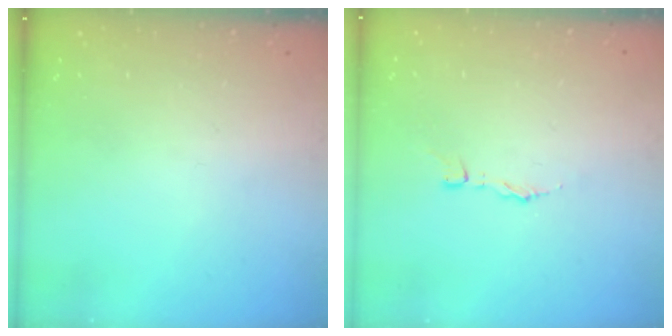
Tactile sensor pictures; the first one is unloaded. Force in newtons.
{"total": 3.5, "press": 3.5, "slide": 0.3}